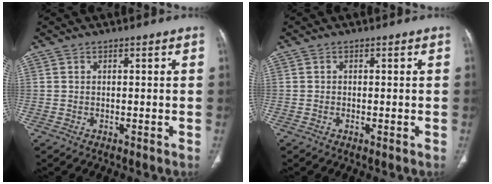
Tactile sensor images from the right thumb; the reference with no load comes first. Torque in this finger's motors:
{"motor_torque": [0.26, 0.21, 0.06, -0.63, -0.03]}